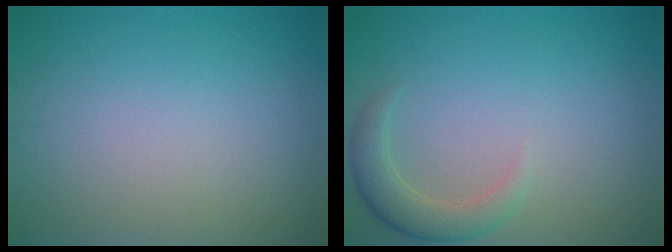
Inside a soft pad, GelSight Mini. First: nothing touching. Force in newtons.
{"total": 2.8, "press": 2.7, "slide": 0.4}